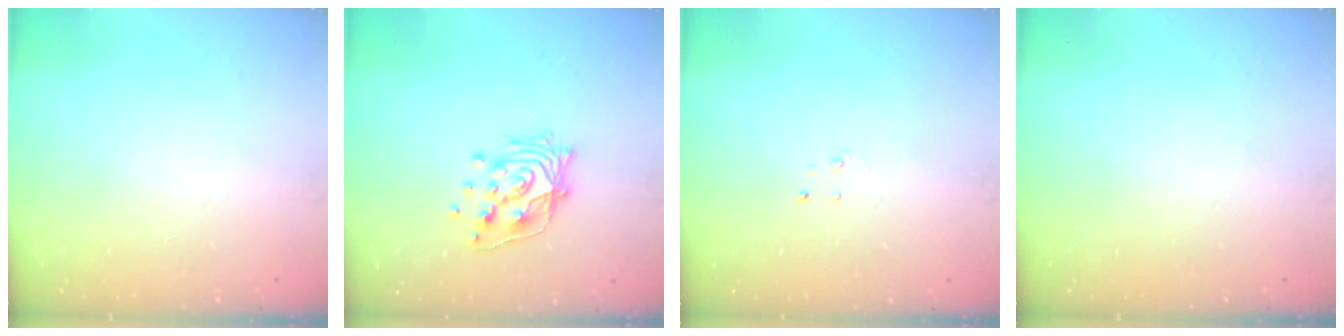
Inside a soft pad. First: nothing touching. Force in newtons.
{"total": 14.4, "press": 14.4, "slide": 1.1}
{"total": 2.6, "press": 2.6, "slide": 0.2}
{"total": 0.0}